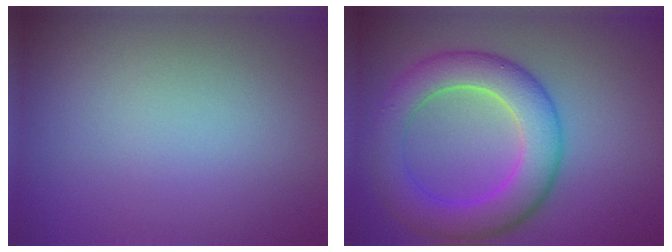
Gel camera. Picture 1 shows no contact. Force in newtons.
{"total": 6.7, "press": 6.7, "slide": 0.1}